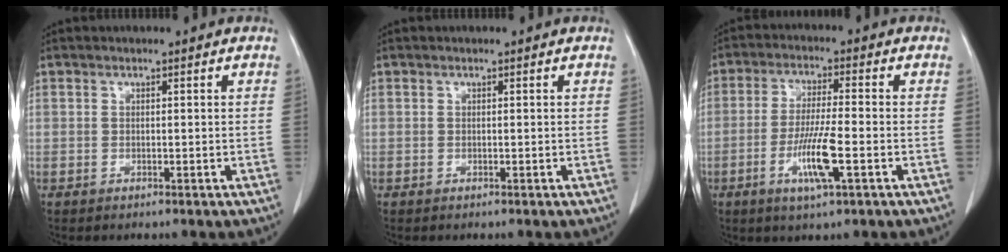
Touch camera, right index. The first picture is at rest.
{"total": 0.0}
{"total": 7.9, "force": [-2.8, 0.3, 7.4], "torque": [-0.144, -0.011, -0.053]}